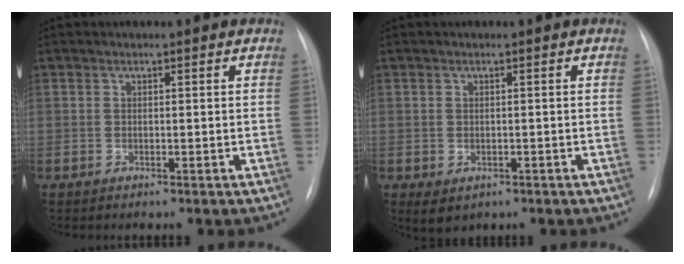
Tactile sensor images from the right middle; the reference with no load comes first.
{"total": 2.8, "force": [-1.1, 2.1, 1.5], "torque": [-0.021, -0.004, -0.002]}